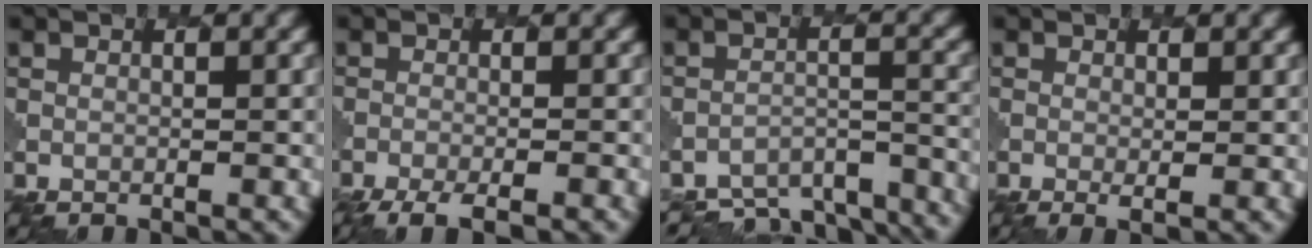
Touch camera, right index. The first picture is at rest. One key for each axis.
{"total": 5.4, "fx": -3.7, "fy": 1.2, "fz": 3.7, "tx": -0.056, "ty": -0.011, "tz": -0.062}
{"total": 9.1, "fx": -8.4, "fy": 2.6, "fz": 2.3, "tx": -0.033, "ty": -0.009, "tz": -0.100}
{"total": 1.6, "fx": 0.0, "fy": 0.3, "fz": 1.6, "tx": -0.028, "ty": -0.008, "tz": 0.003}